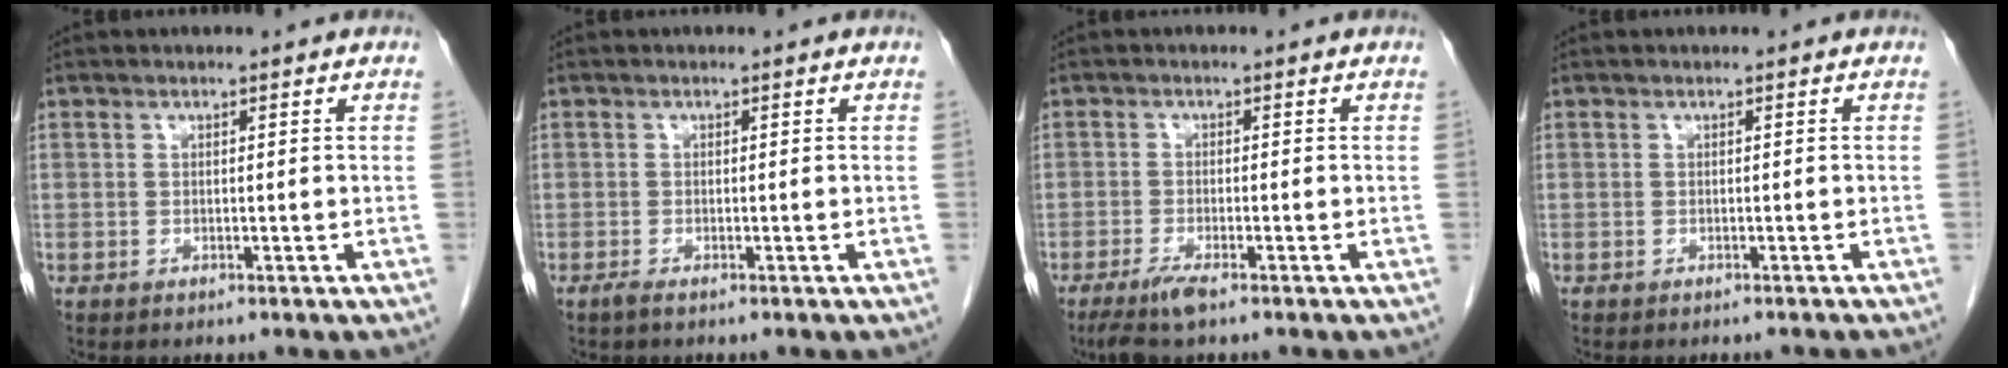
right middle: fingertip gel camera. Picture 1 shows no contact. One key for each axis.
{"total": 0.8, "fx": -0.6, "fy": 0.0, "fz": 0.6, "tx": -0.015, "ty": -0.003, "tz": -0.014}
{"total": 3.7, "fx": -2.5, "fy": 0.3, "fz": 2.6, "tx": -0.057, "ty": -0.010, "tz": -0.049}
{"total": 3.1, "fx": -2.9, "fy": 0.6, "fz": 1.0, "tx": -0.015, "ty": -0.006, "tz": -0.032}